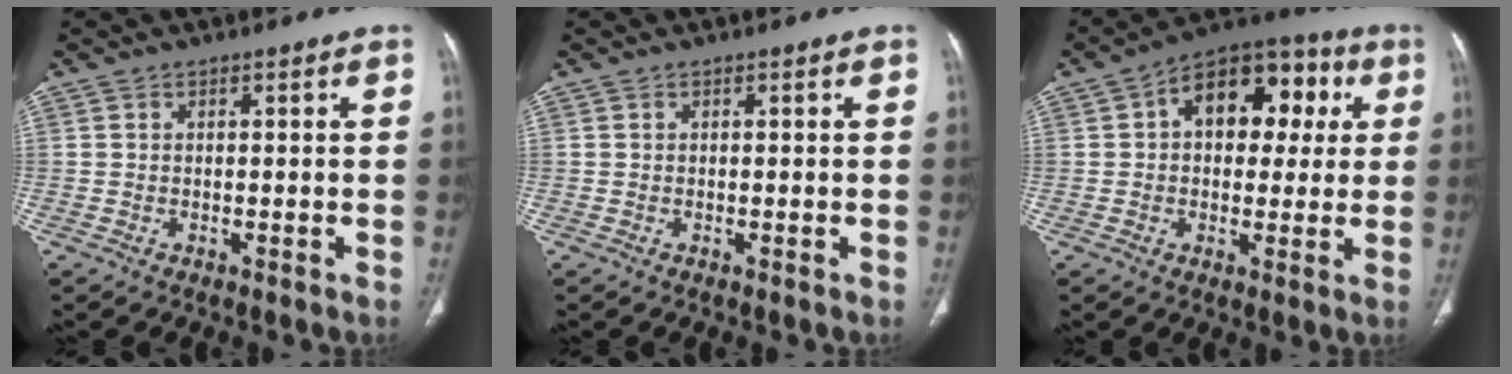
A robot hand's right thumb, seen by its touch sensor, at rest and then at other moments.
{"total": 0.0}
{"total": 15.6, "force": [3.8, 10.0, 11.3], "torque": [-0.111, 0.029, 0.047]}